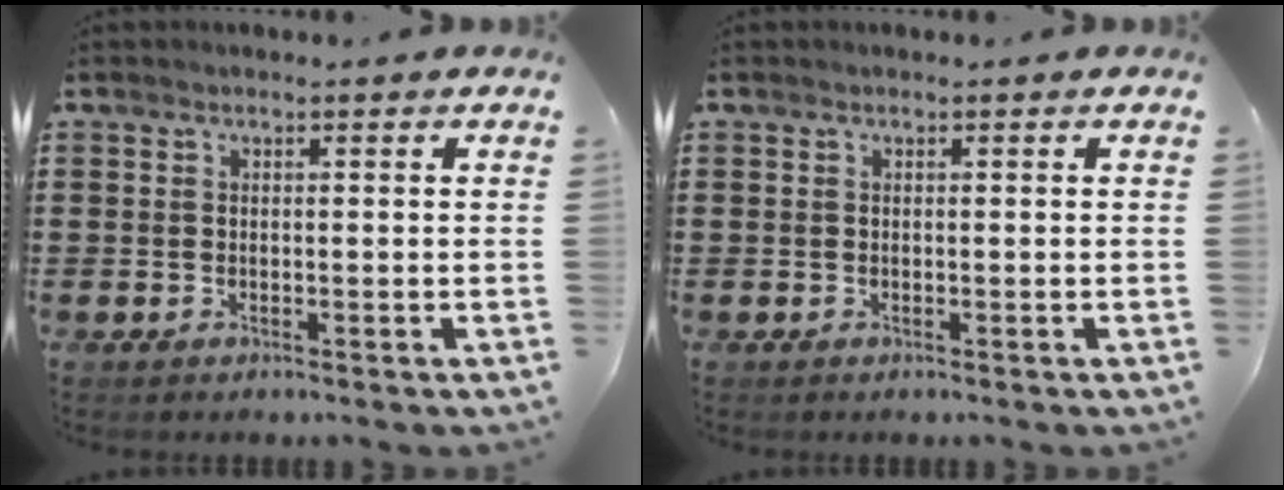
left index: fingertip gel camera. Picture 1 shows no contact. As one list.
[{"total": 0.0}]